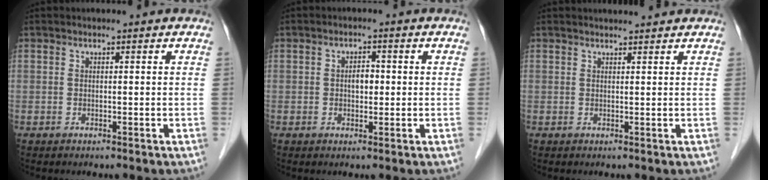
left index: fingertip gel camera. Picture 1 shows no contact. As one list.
[{"total": 2.2, "force": [0.0, 1.3, 1.8], "torque": [-0.030, 0.005, 0.000]}, {"total": 3.0, "force": [2.9, 0.0, 0.7], "torque": [-0.012, 0.014, 0.039]}]